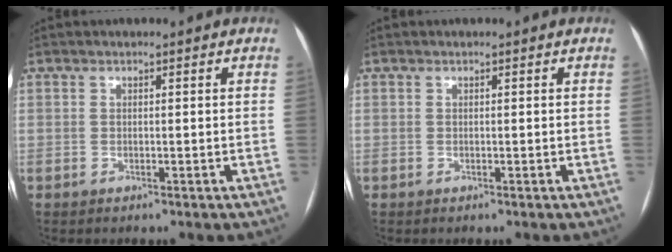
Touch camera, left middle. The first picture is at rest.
{"total": 0.0}